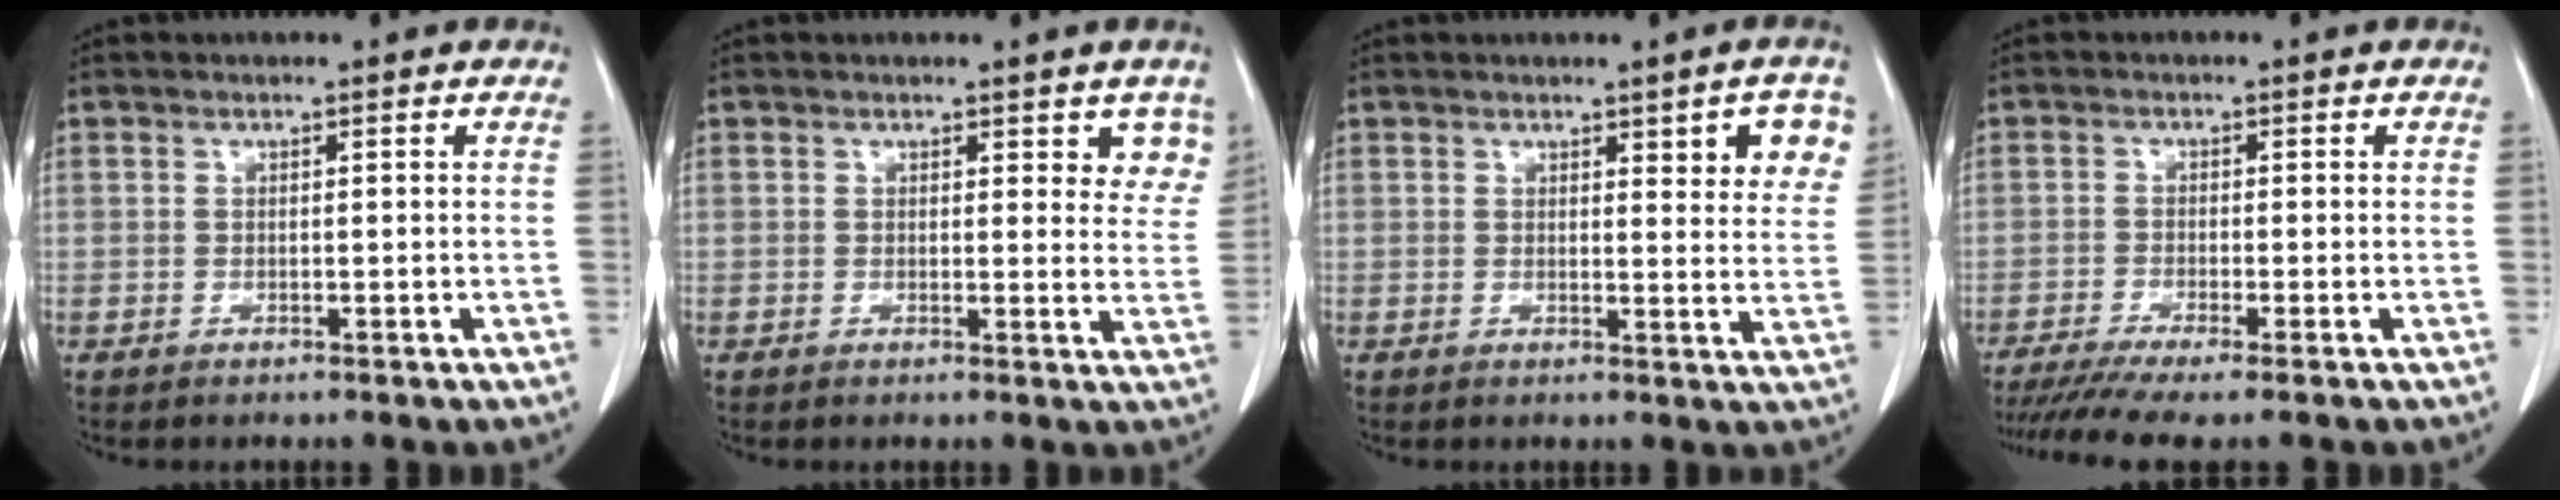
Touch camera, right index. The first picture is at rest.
{"total": 5.1, "force": [3.7, 2.1, 2.8], "torque": [-0.010, -0.012, 0.028]}
{"total": 6.4, "force": [3.2, 1.5, 5.4], "torque": [-0.055, -0.004, 0.034]}
{"total": 7.3, "force": [-5.9, -0.5, 4.3], "torque": [-0.066, -0.015, -0.096]}